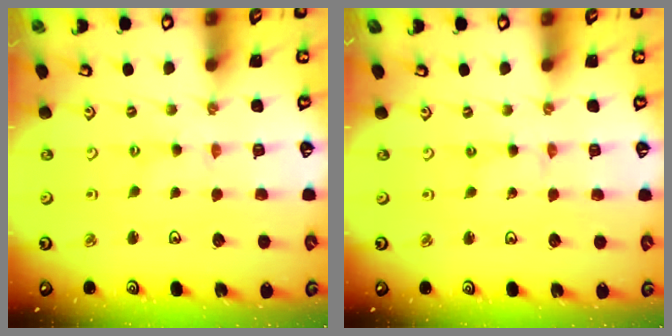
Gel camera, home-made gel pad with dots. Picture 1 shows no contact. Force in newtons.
{"total": 1.3, "press": 1.3, "slide": 0.1}